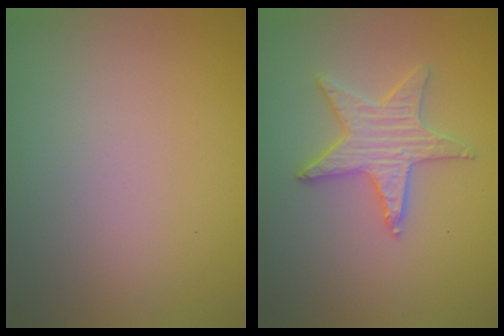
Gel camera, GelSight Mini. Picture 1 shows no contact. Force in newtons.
{"total": 3.5, "press": 3.4, "slide": 0.8}